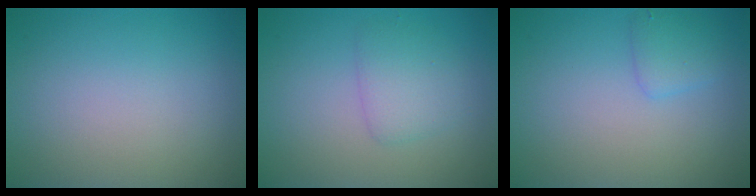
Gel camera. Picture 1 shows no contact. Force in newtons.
{"total": 2.3, "press": 2.3, "slide": 0.1}
{"total": 1.7, "press": 1.7, "slide": 0.1}